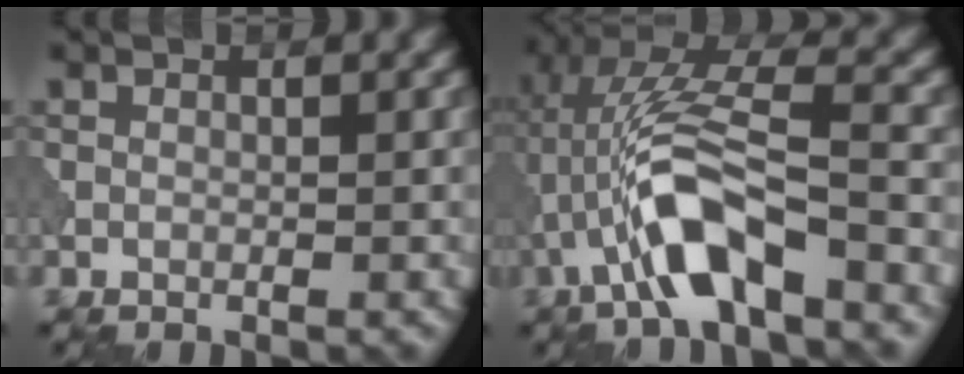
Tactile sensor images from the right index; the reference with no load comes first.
{"total": 8.1, "force": [-2.9, 2.5, 7.1], "torque": [-0.146, 0.019, -0.059]}